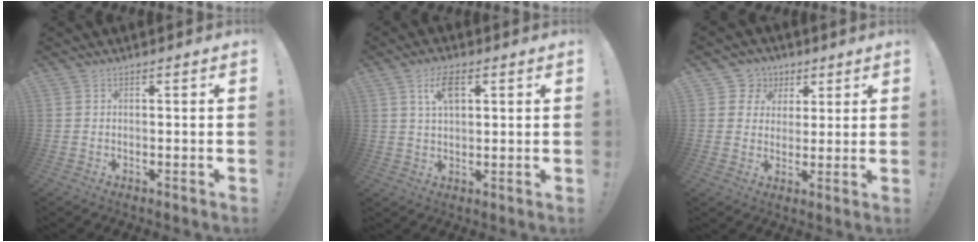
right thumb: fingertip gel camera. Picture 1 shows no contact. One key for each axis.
{"total": 6.7, "fx": 2.7, "fy": 3.4, "fz": 5.1, "tx": -0.090, "ty": 0.001, "tz": 0.046}
{"total": 7.3, "fx": 2.3, "fy": 6.8, "fz": 1.2, "tx": -0.019, "ty": -0.012, "tz": 0.049}